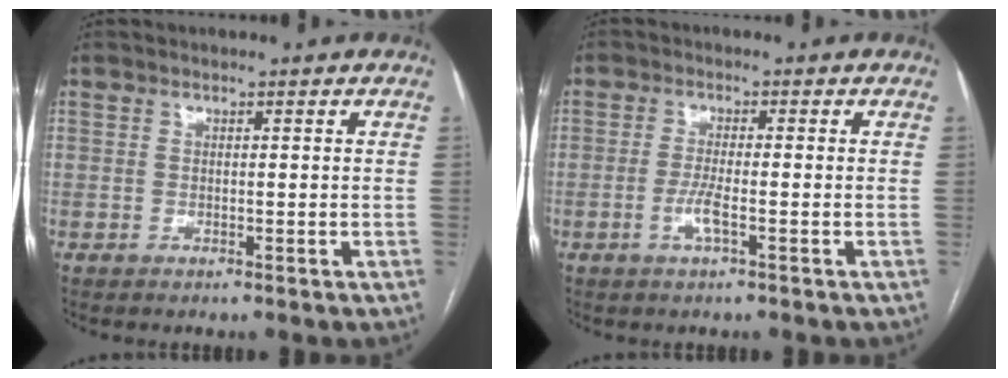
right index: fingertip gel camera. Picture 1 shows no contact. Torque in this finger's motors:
{"motor_torque": [0.67, -0.10, 0.28, 0.08]}